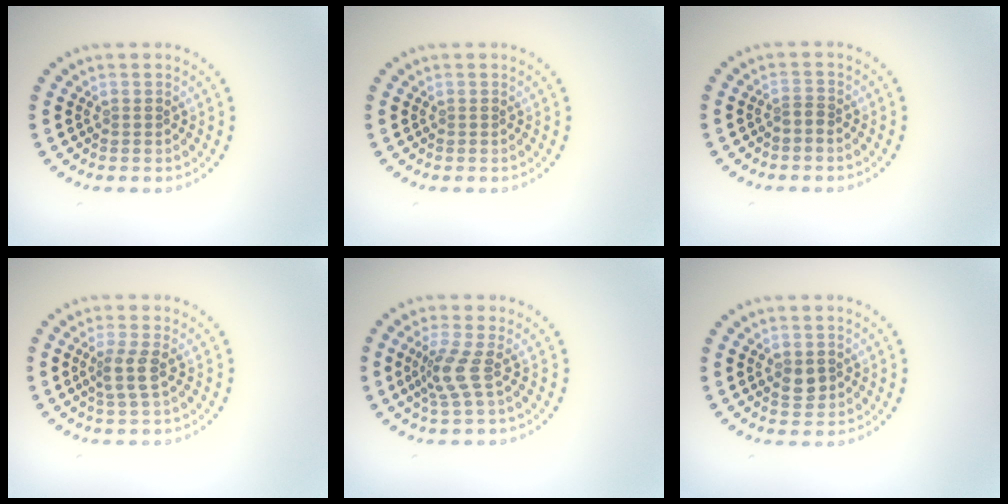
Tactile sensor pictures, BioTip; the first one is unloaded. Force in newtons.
{"total": 0.0}
{"total": 0.8, "press": 0.5, "slide": 0.6}
{"total": 2.2, "press": 1.7, "slide": 1.3}
{"total": 2.7, "press": 2.0, "slide": 1.8}
{"total": 1.8, "press": 1.8, "slide": 0.1}